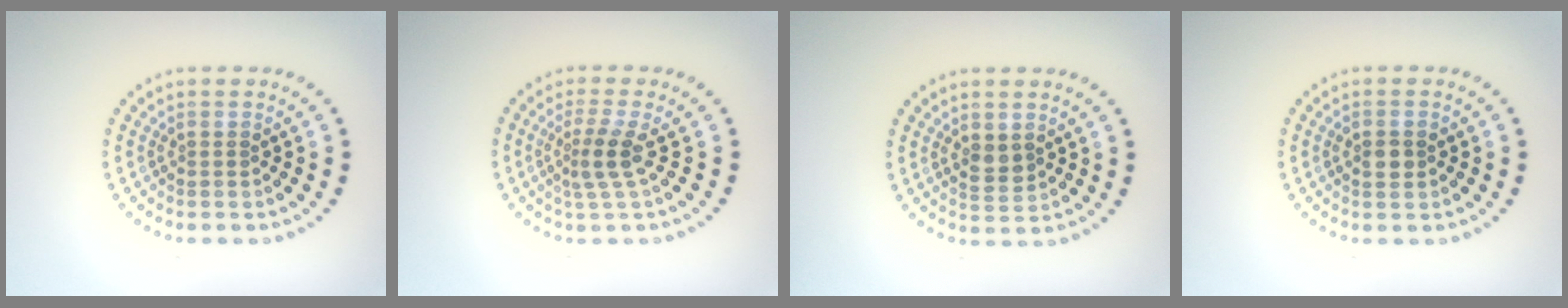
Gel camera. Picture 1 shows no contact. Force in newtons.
{"total": 2.5, "press": 1.8, "slide": 1.8}
{"total": 1.7, "press": 1.7, "slide": 0.3}
{"total": 2.0, "press": 2.0, "slide": 0.2}